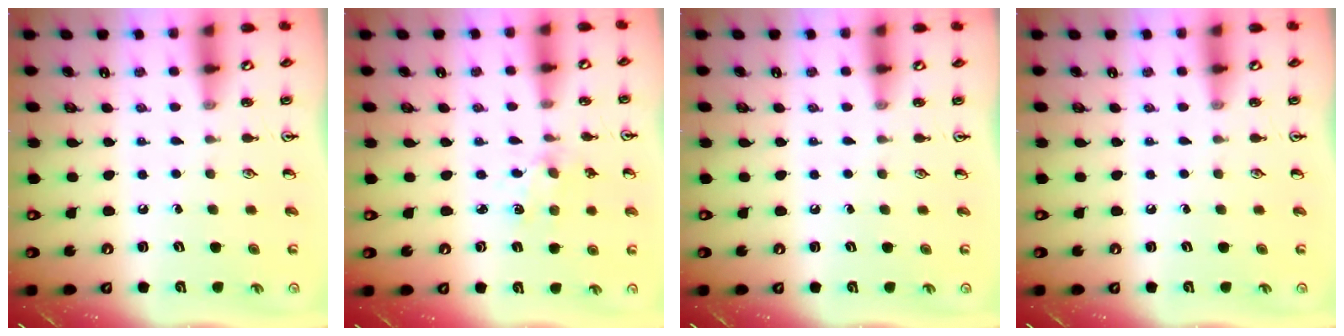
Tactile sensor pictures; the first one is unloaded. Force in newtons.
{"total": 2.0, "press": 2.0, "slide": 0.3}
{"total": 0.0}
{"total": 0.0}